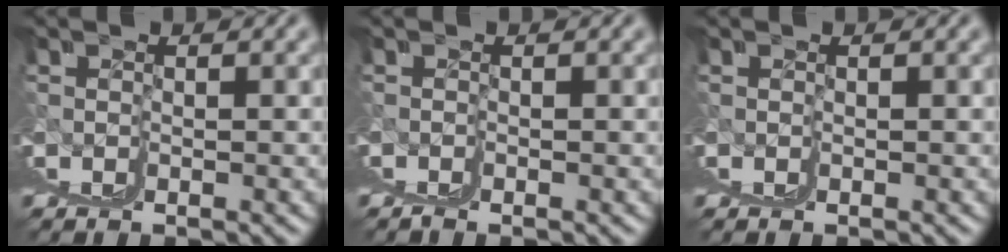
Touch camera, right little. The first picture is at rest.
{"total": 0.6, "force": [0.2, -0.5, 0.2], "torque": [0.000, 0.002, 0.005]}
{"total": 0.0}